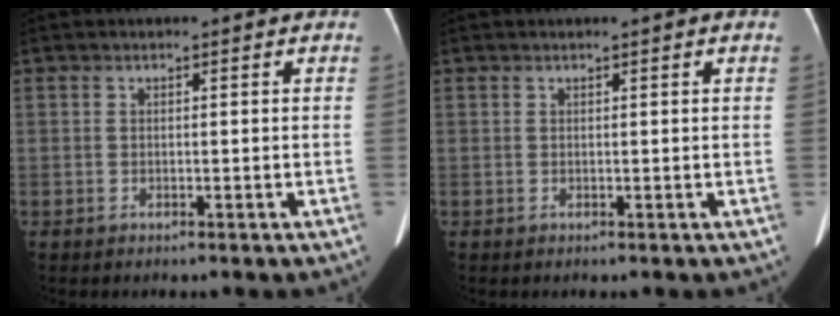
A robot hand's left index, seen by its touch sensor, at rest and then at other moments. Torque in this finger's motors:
{"motor_torque": [0.54, -0.74, 0.03, 0.04]}